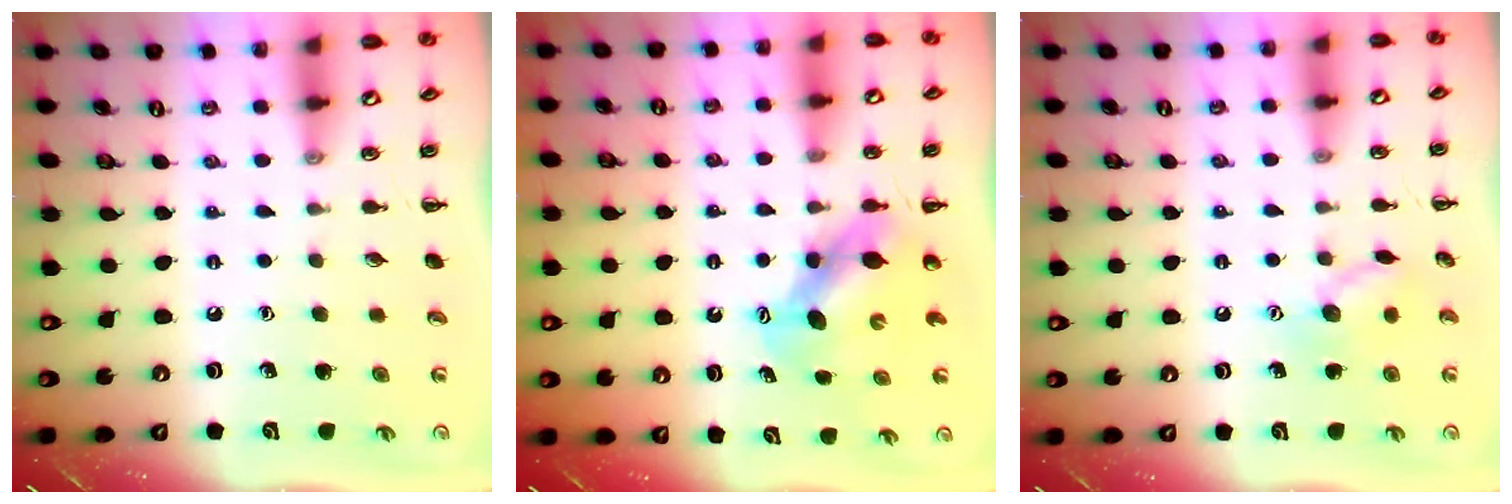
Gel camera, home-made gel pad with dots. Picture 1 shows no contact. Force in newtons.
{"total": 7.1, "press": 7.0, "slide": 1.4}
{"total": 8.8, "press": 8.8, "slide": 0.4}